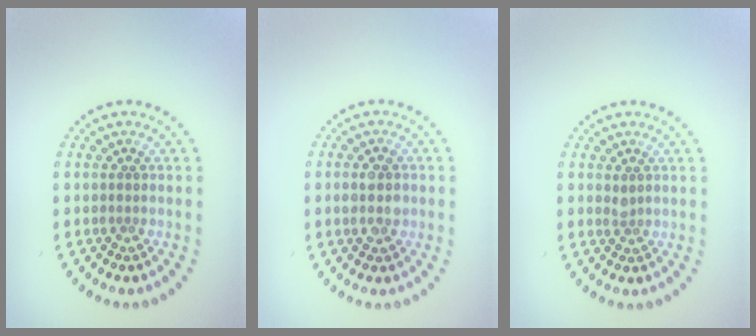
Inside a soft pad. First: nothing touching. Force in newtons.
{"total": 2.7, "press": 2.7, "slide": 0.1}
{"total": 0.6, "press": 0.5, "slide": 0.4}